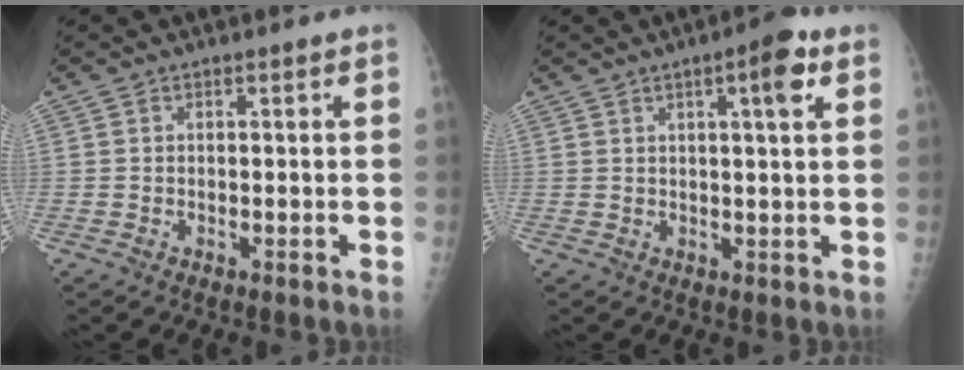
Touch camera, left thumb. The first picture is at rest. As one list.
[{"total": 6.0, "force": [2.6, 1.2, 5.3], "torque": [-0.071, -0.006, 0.033]}]